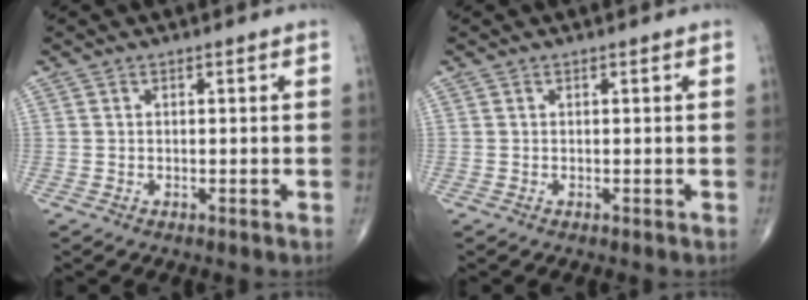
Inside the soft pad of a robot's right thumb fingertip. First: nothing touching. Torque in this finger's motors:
{"motor_torque": [0.01, 0.01, 0.00, 0.00, 0.00]}